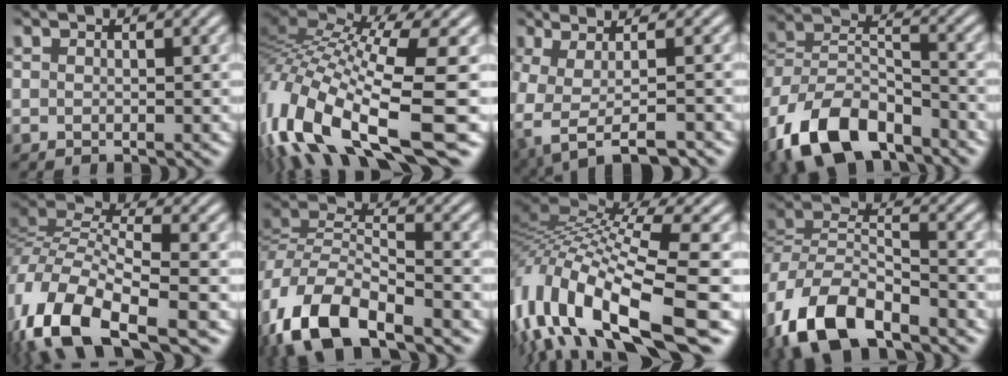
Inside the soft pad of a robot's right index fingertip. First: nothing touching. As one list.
[{"total": 13.2, "force": [-1.9, 8.1, 10.2], "torque": [-0.231, -0.031, -0.021]}, {"total": 7.9, "force": [-0.8, 4.5, 6.4], "torque": [-0.123, -0.009, -0.003]}, {"total": 10.9, "force": [-4.3, 7.8, 6.3], "torque": [-0.139, -0.030, -0.066]}, {"total": 13.3, "force": [-1.7, 9.1, 9.5], "torque": [-0.216, -0.022, -0.022]}, {"total": 8.9, "force": [-1.6, 6.1, 6.3], "torque": [-0.159, -0.024, -0.022]}, {"total": 14.6, "force": [-3.5, 8.9, 11.1], "torque": [-0.240, -0.030, -0.045]}, {"total": 8.1, "force": [-2.4, 5.4, 5.5], "torque": [-0.132, -0.020, -0.039]}]